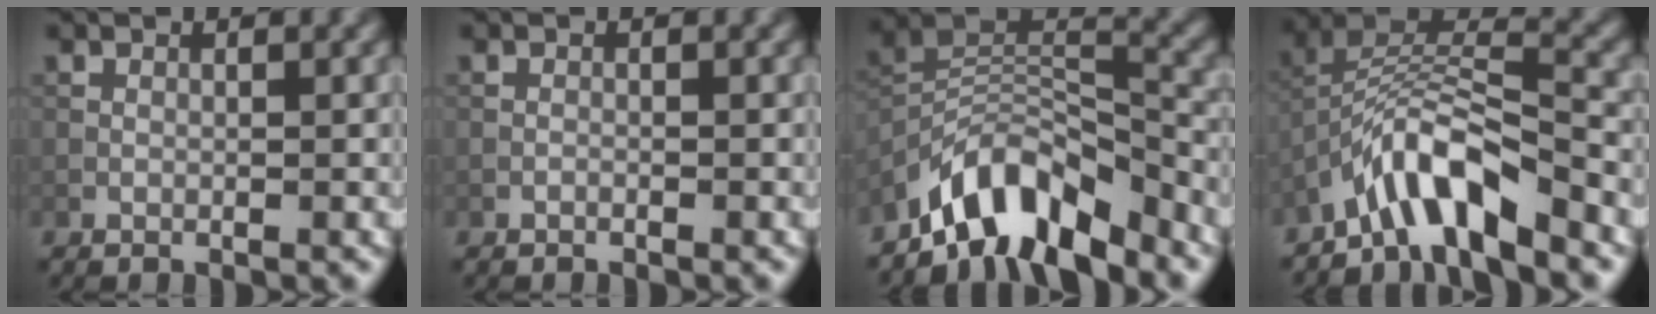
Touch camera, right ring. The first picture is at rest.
{"total": 0.0}
{"total": 8.3, "force": [-6.6, 2.8, 4.2], "torque": [-0.060, 0.001, -0.128]}
{"total": 6.8, "force": [-4.9, 1.7, 4.5], "torque": [-0.077, 0.010, -0.096]}